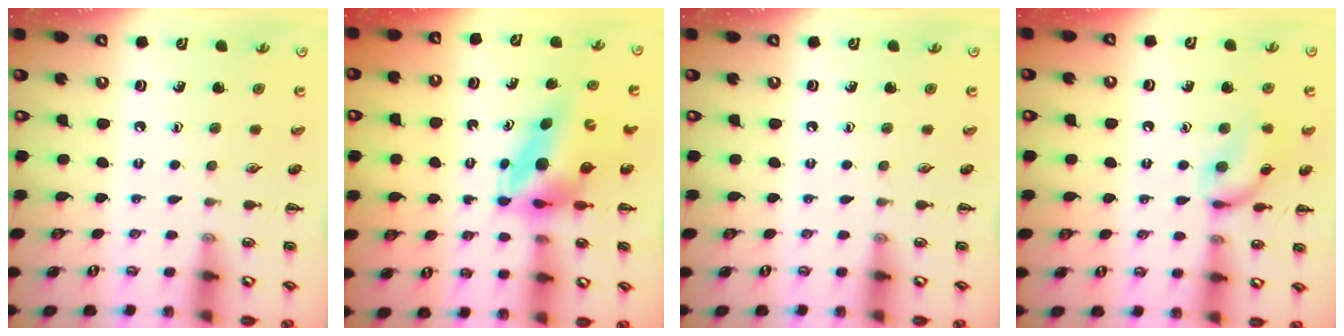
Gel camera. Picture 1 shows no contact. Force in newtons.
{"total": 5.4, "press": 5.2, "slide": 1.6}
{"total": 0.0}
{"total": 11.9, "press": 11.8, "slide": 1.0}